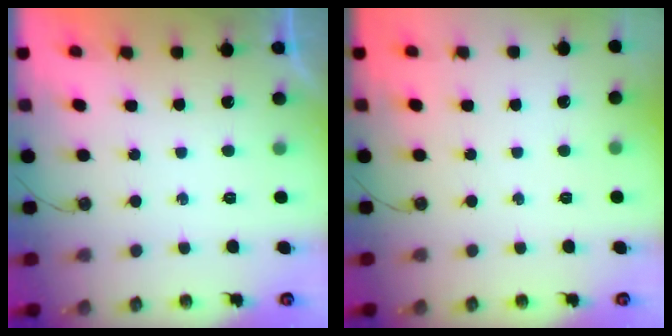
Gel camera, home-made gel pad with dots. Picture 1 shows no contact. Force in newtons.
{"total": 0.0}